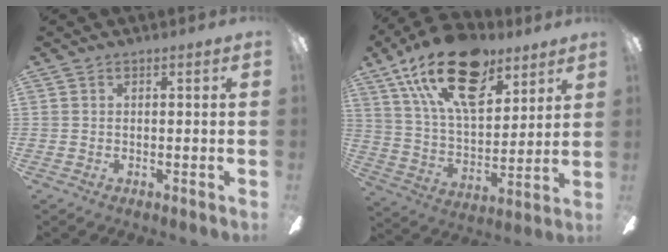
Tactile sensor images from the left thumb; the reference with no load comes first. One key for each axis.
{"total": 23.3, "fx": 13.6, "fy": 11.8, "fz": 14.7, "tx": -0.255, "ty": -0.062, "tz": 0.241}